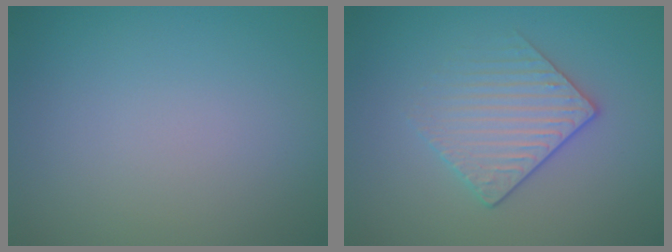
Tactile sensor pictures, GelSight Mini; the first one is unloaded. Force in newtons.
{"total": 2.4, "press": 2.1, "slide": 1.1}